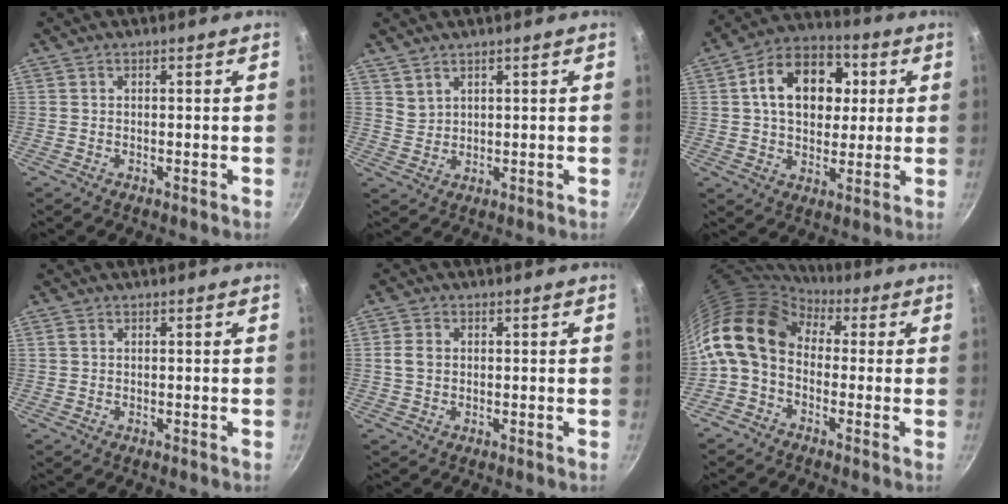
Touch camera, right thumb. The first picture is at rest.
{"total": 2.6, "force": [2.2, 1.3, 0.7], "torque": [-0.005, -0.005, 0.050]}
{"total": 16.5, "force": [3.5, 11.7, 11.1], "torque": [-0.138, 0.016, 0.044]}
{"total": 0.9, "force": [0.4, 0.6, 0.5], "torque": [-0.010, 0.002, 0.007]}
{"total": 3.2, "force": [0.3, 2.5, 2.0], "torque": [-0.032, 0.005, 0.003]}
{"total": 12.7, "force": [0.7, 8.6, 9.4], "torque": [-0.172, 0.024, -0.012]}